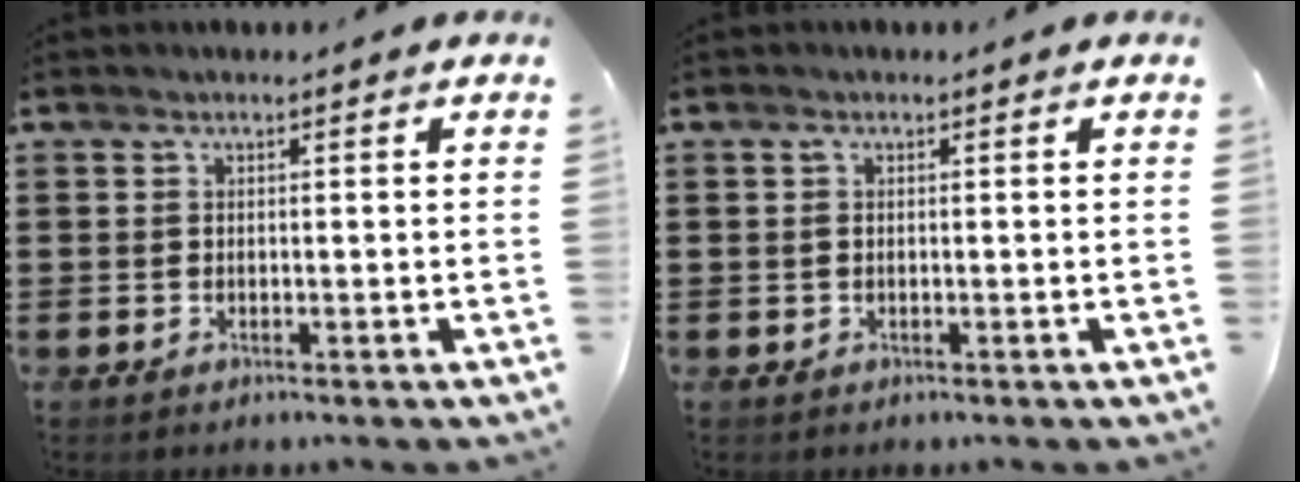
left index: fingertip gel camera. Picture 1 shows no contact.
{"total": 0.9, "force": [0.0, 0.4, 0.8], "torque": [-0.024, -0.001, -0.003]}